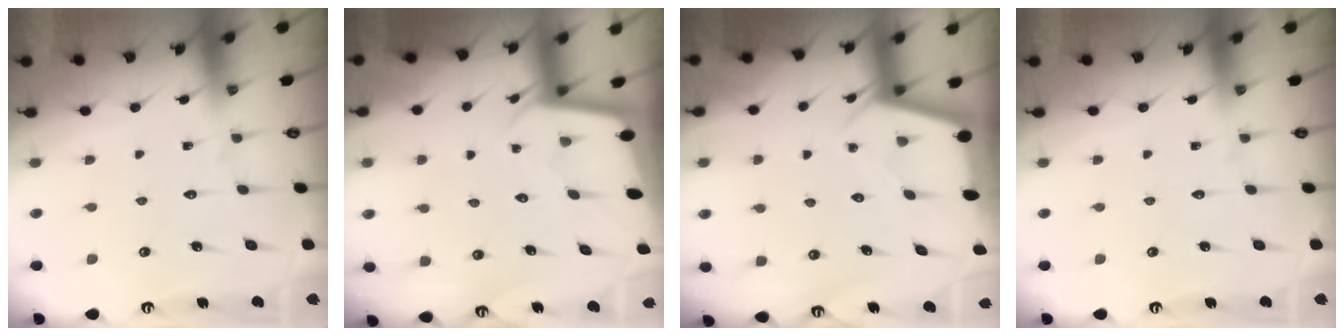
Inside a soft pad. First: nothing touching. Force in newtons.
{"total": 1.9, "press": 1.9, "slide": 0.0}
{"total": 2.2, "press": 2.2, "slide": 0.3}
{"total": 0.0}